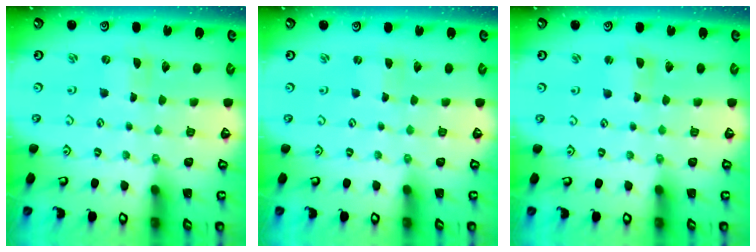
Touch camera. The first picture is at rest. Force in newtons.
{"total": 0.0}
{"total": 1.2, "press": 1.1, "slide": 0.2}